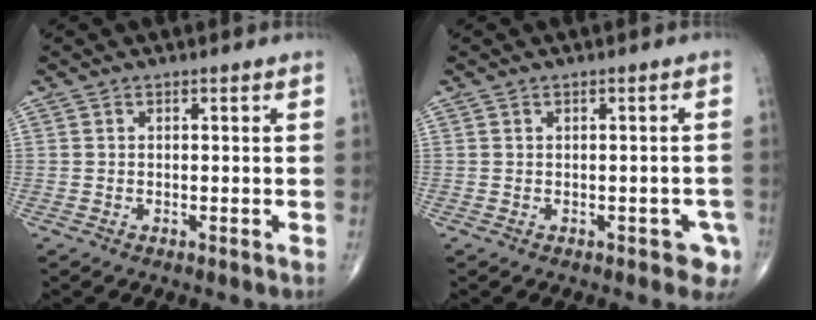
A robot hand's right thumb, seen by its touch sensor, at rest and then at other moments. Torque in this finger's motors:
{"motor_torque": [-0.13, -0.02, -0.05, -0.05, 0.06]}